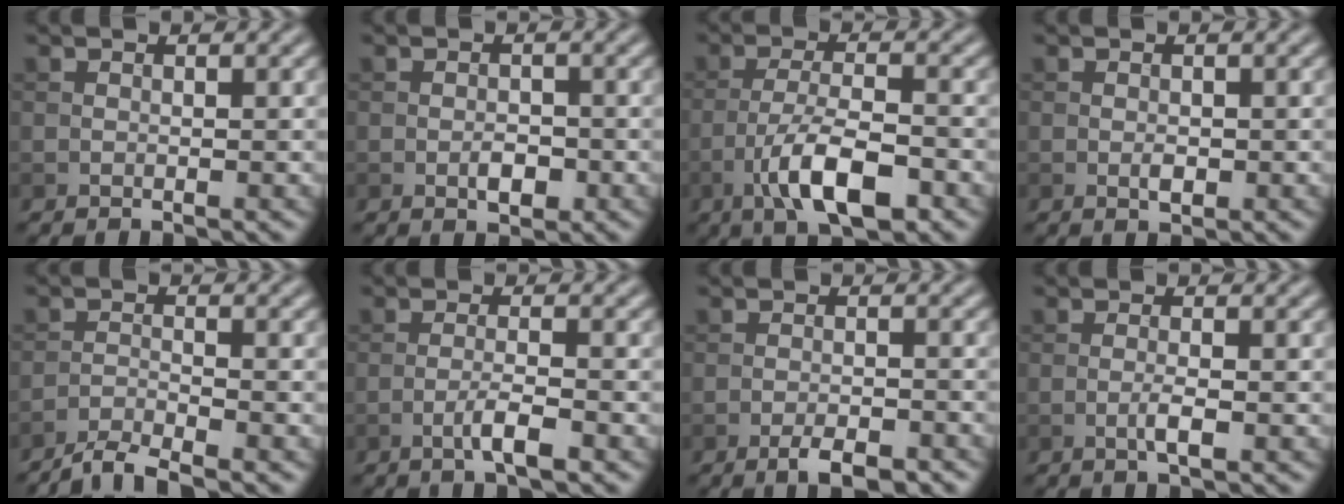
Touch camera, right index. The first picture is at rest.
{"total": 2.0, "force": [-0.7, 1.1, 1.5], "torque": [-0.024, 0.001, -0.013]}
{"total": 7.0, "force": [-3.5, 2.2, 5.7], "torque": [-0.103, 0.003, -0.065]}
{"total": 1.2, "force": [-0.2, 0.6, 0.9], "torque": [-0.016, 0.000, -0.004]}
{"total": 3.5, "force": [-3.1, 0.4, 1.6], "torque": [-0.028, -0.002, -0.068]}
{"total": 2.6, "force": [-1.3, 0.3, 2.2], "torque": [-0.040, 0.006, -0.028]}
{"total": 3.1, "force": [-2.0, 0.9, 2.2], "torque": [-0.037, -0.001, -0.035]}
{"total": 1.6, "force": [-0.5, 0.2, 1.5], "torque": [-0.031, -0.001, -0.013]}